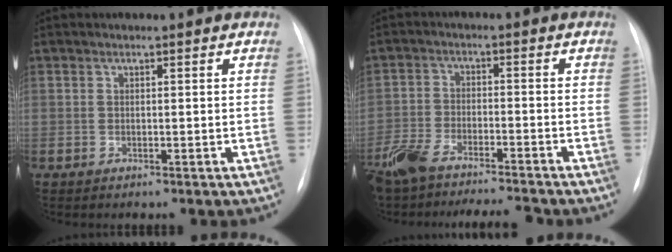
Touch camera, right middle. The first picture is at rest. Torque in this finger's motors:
{"motor_torque": [0.34, -0.29, 0.20, 0.11]}